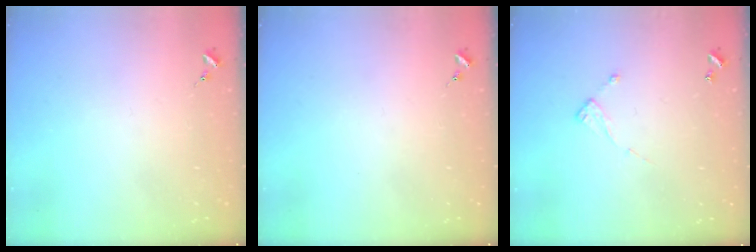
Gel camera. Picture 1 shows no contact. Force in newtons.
{"total": 0.0}
{"total": 6.4, "press": 6.4, "slide": 0.4}